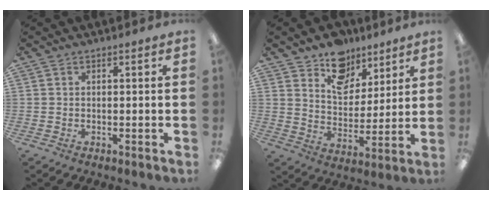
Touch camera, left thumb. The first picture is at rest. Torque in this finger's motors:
{"motor_torque": [0.28, 0.37, -0.10, -0.32, 0.08]}